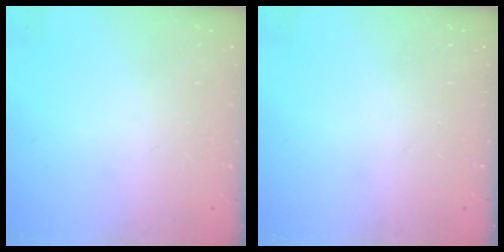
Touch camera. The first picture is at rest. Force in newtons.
{"total": 0.0}